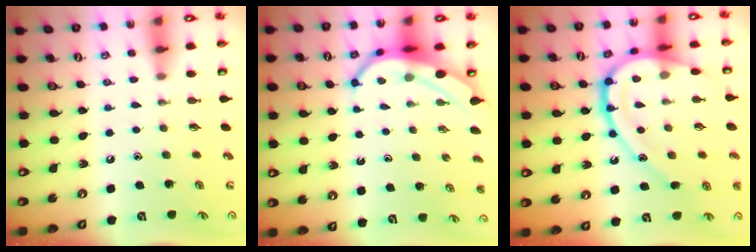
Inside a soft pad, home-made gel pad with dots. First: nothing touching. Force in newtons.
{"total": 7.0, "press": 6.9, "slide": 1.0}
{"total": 21.7, "press": 21.6, "slide": 1.7}